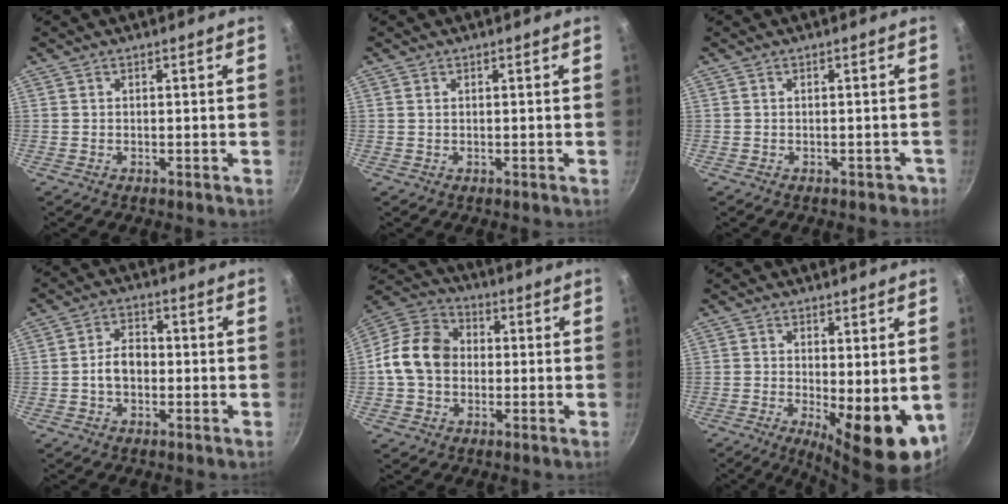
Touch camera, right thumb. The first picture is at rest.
{"total": 0.5, "force": [0.2, 0.3, 0.4], "torque": [-0.007, 0.001, 0.003]}
{"total": 1.6, "force": [-1.0, 1.1, 0.6], "torque": [0.011, 0.026, 0.007]}
{"total": 5.5, "force": [-0.9, 3.8, 3.9], "torque": [-0.048, 0.021, -0.019]}
{"total": 12.5, "force": [-0.4, 10.0, 7.6], "torque": [-0.105, 0.026, -0.029]}
{"total": 11.1, "force": [-1.4, 3.8, 10.3], "torque": [-0.117, -0.012, -0.006]}